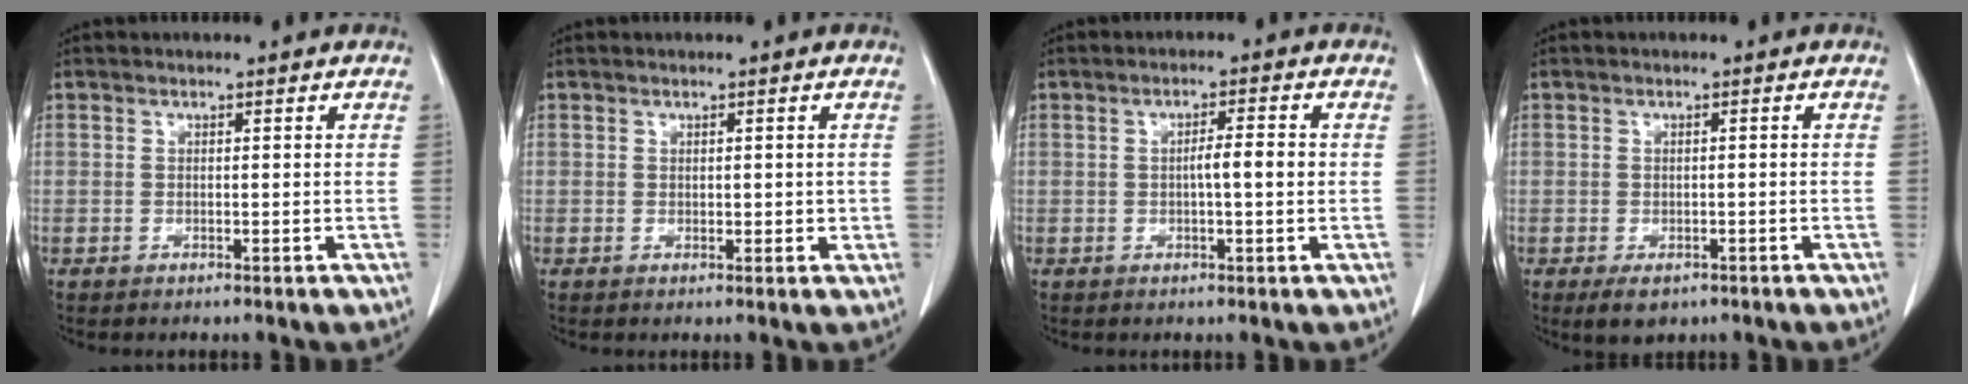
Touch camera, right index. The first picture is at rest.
{"total": 1.6, "force": [0.1, 1.0, 1.2], "torque": [-0.013, 0.000, 0.003]}
{"total": 3.4, "force": [-0.2, 0.2, 3.4], "torque": [-0.057, 0.002, -0.004]}
{"total": 3.4, "force": [-2.1, 1.8, 1.9], "torque": [-0.030, -0.004, -0.024]}